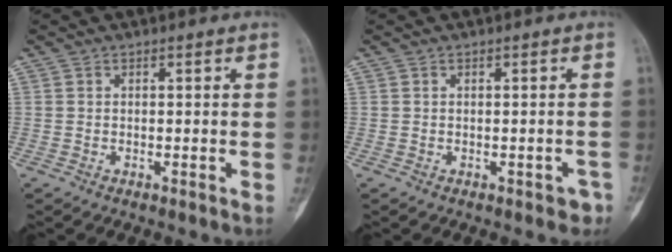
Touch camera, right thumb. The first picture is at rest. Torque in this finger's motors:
{"motor_torque": [0.75, -0.10, 0.18, -0.01, 0.15]}